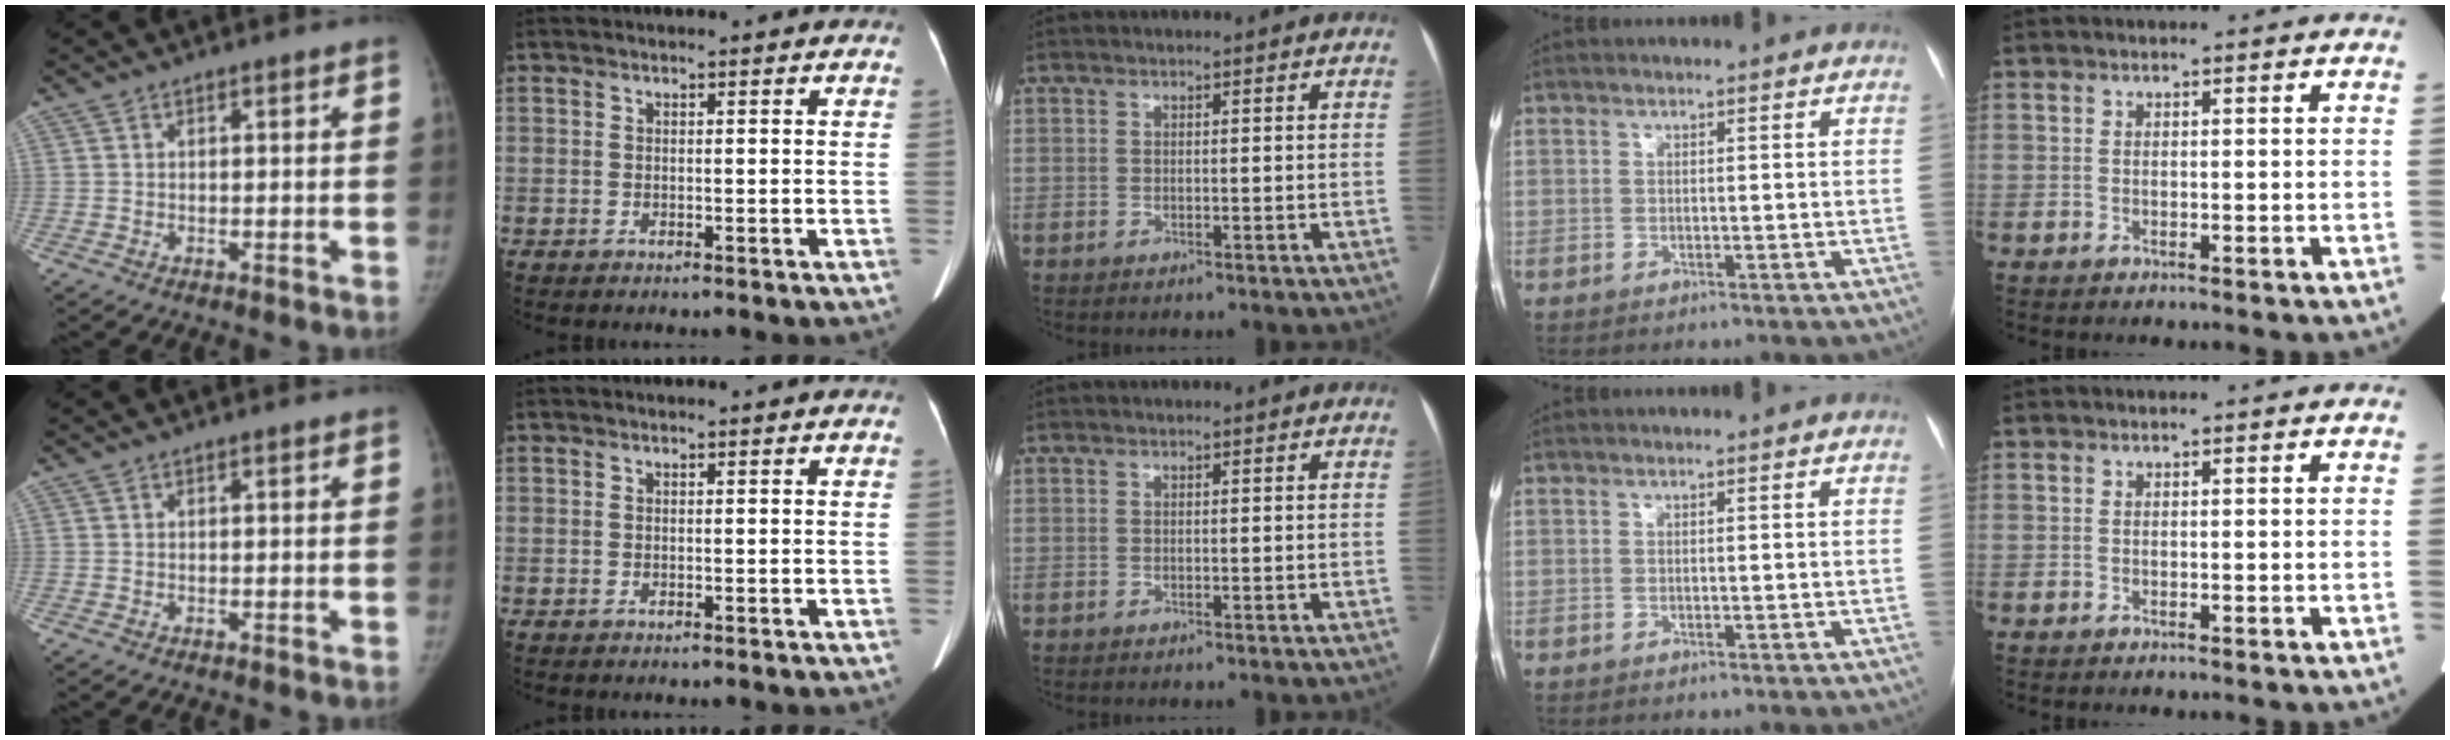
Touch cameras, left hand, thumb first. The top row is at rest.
{}